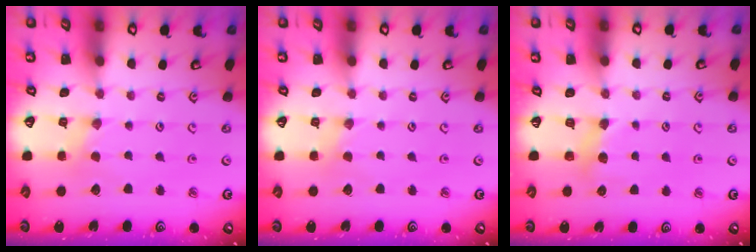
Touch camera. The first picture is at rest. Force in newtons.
{"total": 0.6, "press": 0.6, "slide": 0.2}
{"total": 4.6, "press": 4.6, "slide": 0.5}